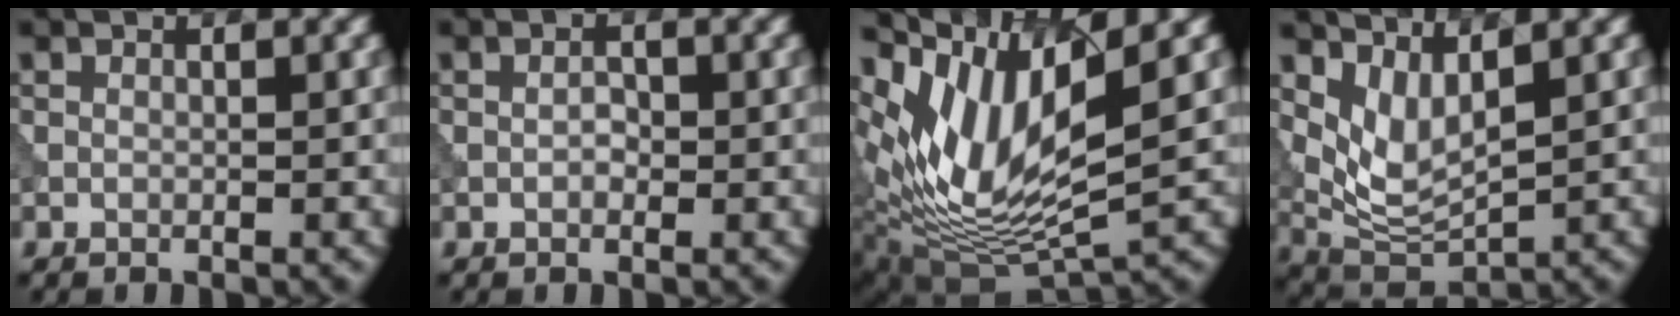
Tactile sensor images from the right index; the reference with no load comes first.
{"total": 1.0, "force": [-0.1, 0.6, 0.8], "torque": [-0.014, 0.002, -0.004]}
{"total": 10.5, "force": [4.4, 3.5, 8.9], "torque": [-0.180, 0.001, 0.088]}
{"total": 3.8, "force": [1.9, 1.5, 2.9], "torque": [-0.062, -0.013, 0.046]}